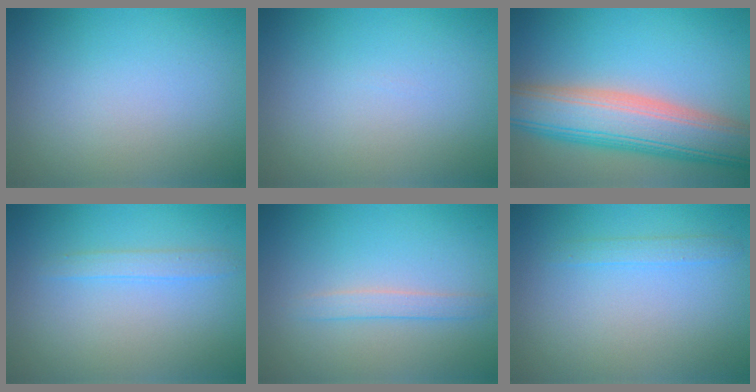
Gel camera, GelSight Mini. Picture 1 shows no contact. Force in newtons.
{"total": 0.0}
{"total": 9.9, "press": 9.9, "slide": 0.5}
{"total": 1.3, "press": 1.3, "slide": 0.0}
{"total": 1.5, "press": 1.4, "slide": 0.1}
{"total": 1.1, "press": 1.1, "slide": 0.1}